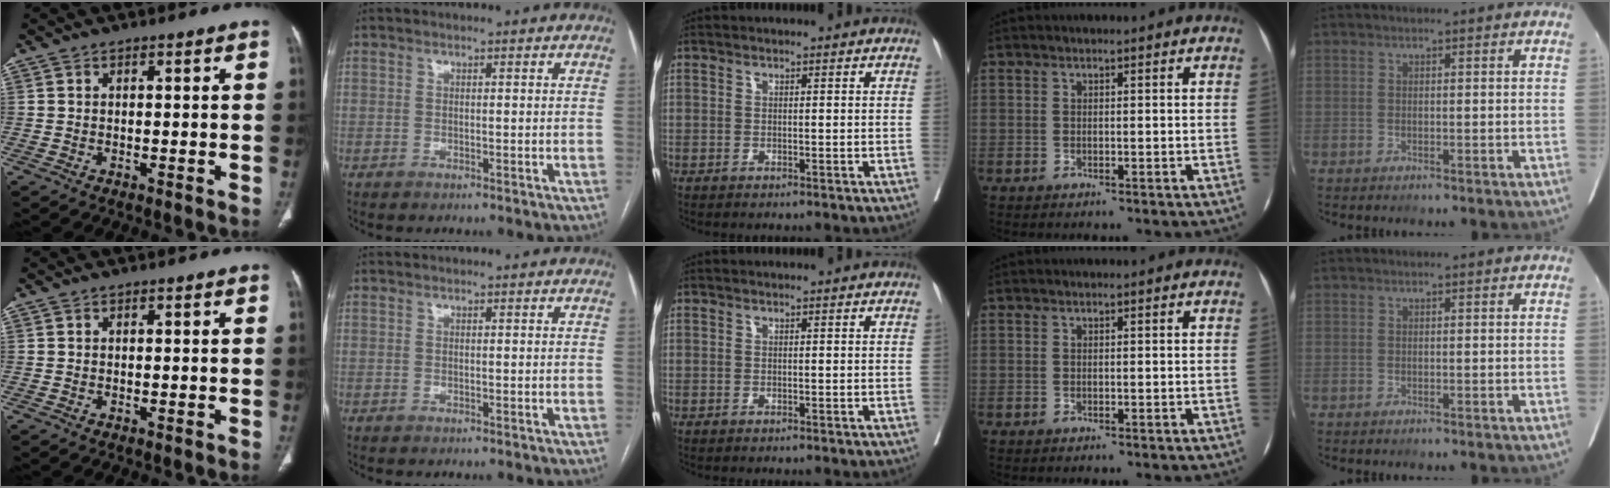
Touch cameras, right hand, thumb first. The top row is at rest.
{}